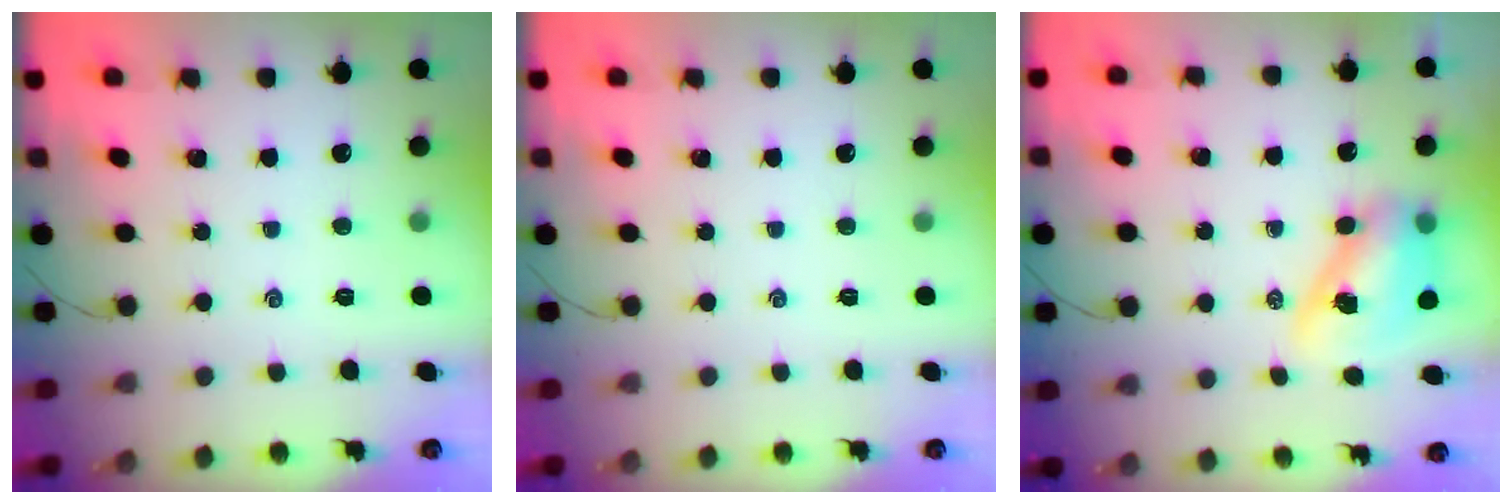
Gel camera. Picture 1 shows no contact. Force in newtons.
{"total": 0.0}
{"total": 10.4, "press": 10.1, "slide": 2.6}